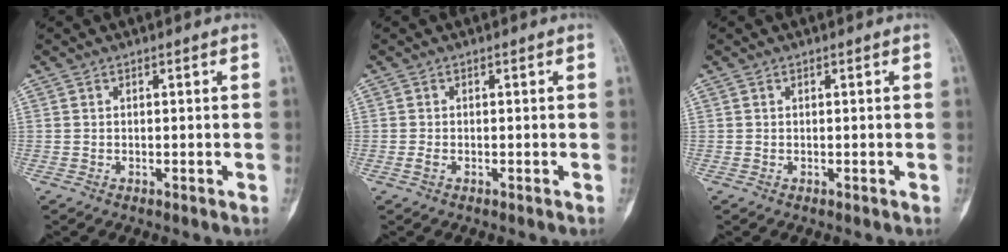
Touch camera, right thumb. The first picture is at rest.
{"total": 0.9, "force": [-0.4, 0.5, 0.7], "torque": [-0.020, -0.002, -0.008]}
{"total": 0.0}